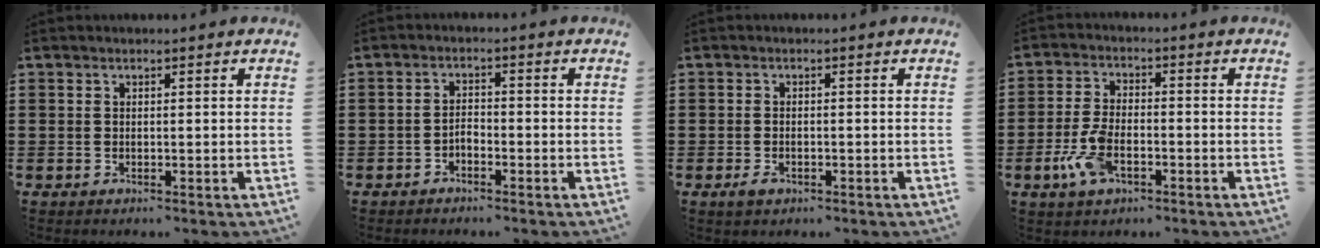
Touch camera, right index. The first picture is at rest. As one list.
[{"total": 1.7, "force": [-1.3, 0.7, 0.8], "torque": [-0.018, 0.004, -0.028]}, {"total": 1.5, "force": [-0.8, 0.8, 1.0], "torque": [-0.019, 0.000, -0.015]}, {"total": 6.5, "force": [-2.6, 3.0, 5.2], "torque": [-0.127, -0.006, -0.055]}]